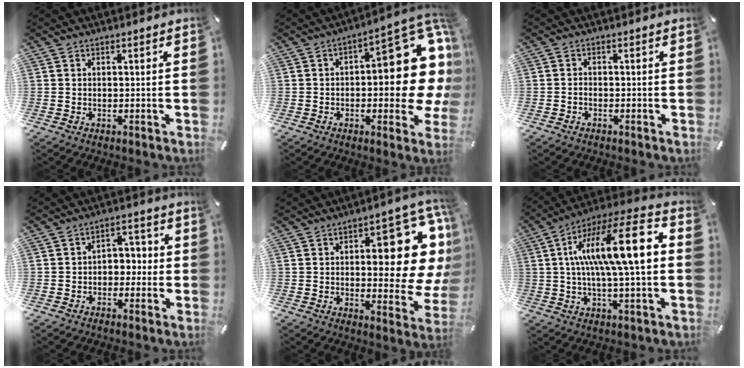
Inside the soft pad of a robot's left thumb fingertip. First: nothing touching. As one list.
[{"total": 22.1, "force": [2.8, 9.8, 19.6], "torque": [-0.226, -0.044, 0.050]}, {"total": 1.2, "force": [-1.0, 0.5, 0.6], "torque": [-0.013, 0.003, -0.019]}, {"total": 4.4, "force": [-2.0, 3.3, 2.1], "torque": [-0.031, 0.019, -0.042]}, {"total": 21.1, "force": [5.9, 8.9, 18.2], "torque": [-0.215, -0.066, 0.093]}, {"total": 19.2, "force": [2.9, 4.9, 18.4], "torque": [-0.325, -0.009, 0.037]}]